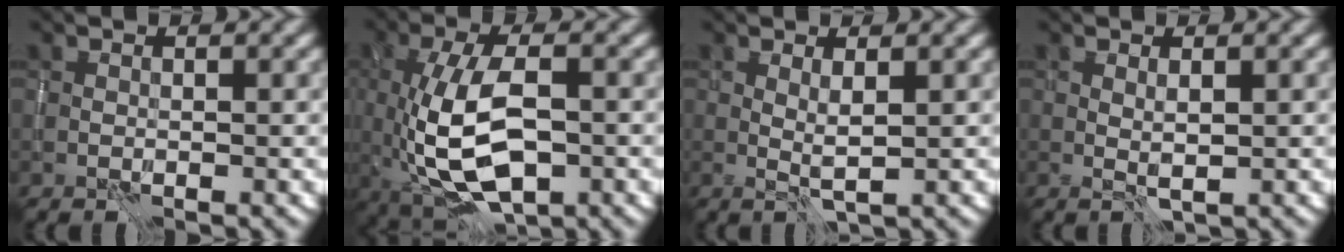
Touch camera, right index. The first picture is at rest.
{"total": 9.1, "force": [-1.6, 4.1, 8.0], "torque": [-0.161, -0.007, -0.027]}
{"total": 1.3, "force": [0.6, -0.1, 1.2], "torque": [-0.025, -0.005, 0.010]}
{"total": 1.0, "force": [0.4, -0.1, 0.9], "torque": [-0.020, -0.002, 0.009]}